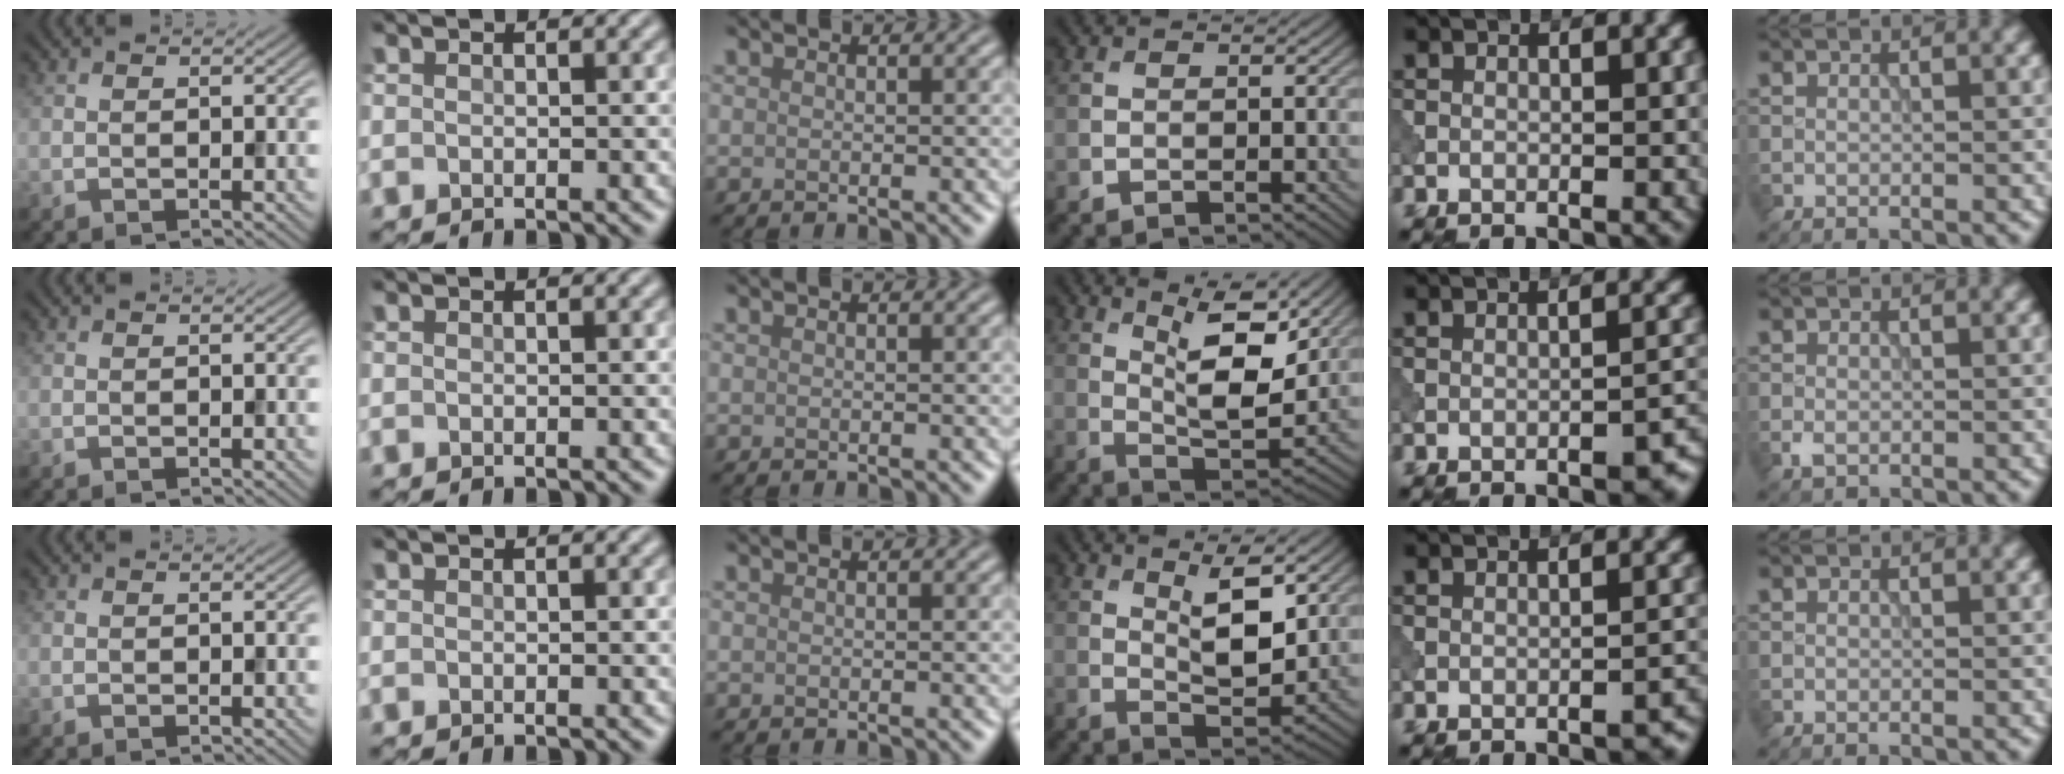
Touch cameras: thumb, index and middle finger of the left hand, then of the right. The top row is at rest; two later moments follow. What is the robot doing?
{"motion": "shake", "object": "bell"}